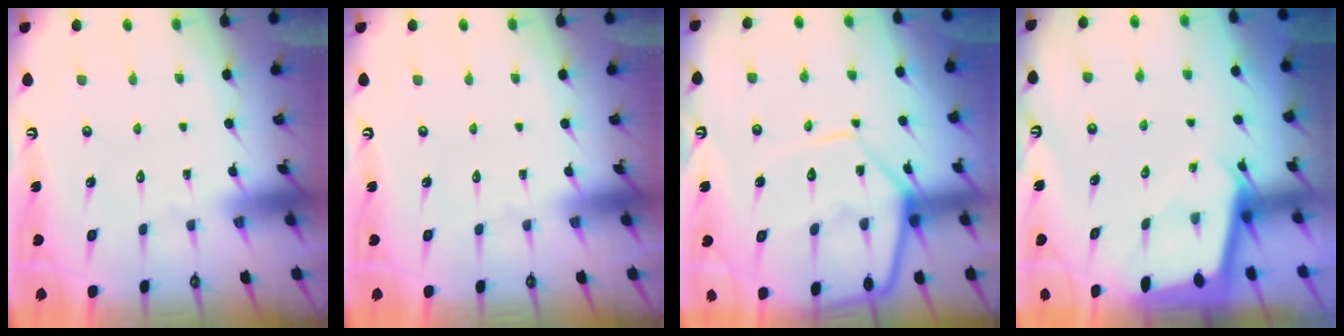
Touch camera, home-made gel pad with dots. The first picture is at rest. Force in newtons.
{"total": 0.0}
{"total": 13.3, "press": 13.3, "slide": 1.3}
{"total": 2.0, "press": 2.0, "slide": 0.2}